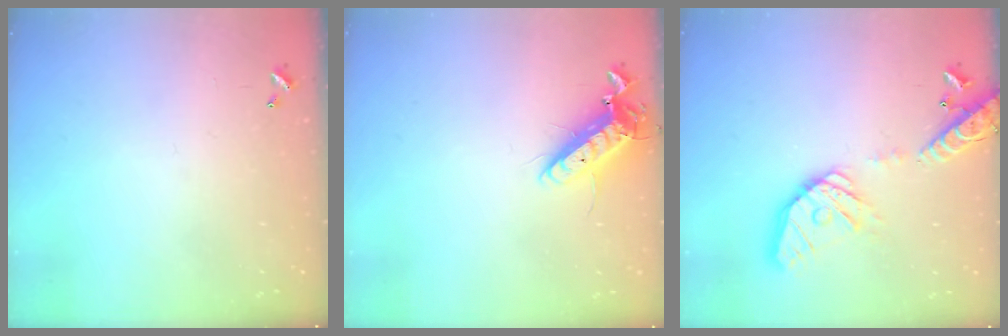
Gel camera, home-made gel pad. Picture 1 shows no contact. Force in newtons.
{"total": 13.1, "press": 12.9, "slide": 2.5}
{"total": 19.5, "press": 19.2, "slide": 3.3}